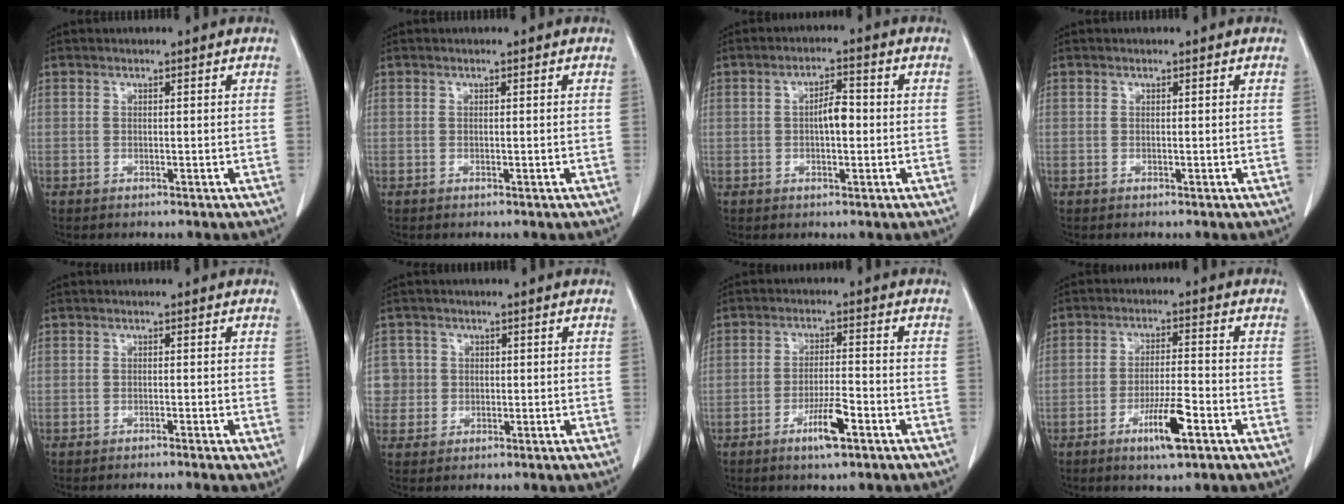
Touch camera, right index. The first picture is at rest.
{"total": 0.0}
{"total": 3.9, "force": [-0.1, 1.3, 3.6], "torque": [-0.063, 0.008, -0.003]}
{"total": 0.0}
{"total": 2.6, "force": [-1.9, 0.1, 1.8], "torque": [-0.018, -0.002, -0.027]}
{"total": 3.3, "force": [0.0, 3.3, -0.3], "torque": [0.020, 0.011, 0.000]}
{"total": 5.6, "force": [-3.1, 0.7, 4.6], "torque": [-0.085, -0.004, -0.055]}
{"total": 7.1, "force": [-3.7, 0.8, 6.0], "torque": [-0.108, -0.007, -0.061]}